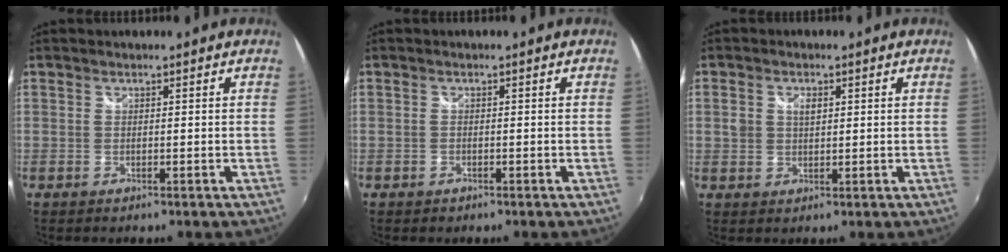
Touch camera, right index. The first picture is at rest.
{"total": 1.0, "force": [-0.6, 0.7, 0.2], "torque": [-0.006, -0.003, -0.010]}
{"total": 3.1, "force": [0.8, 2.4, 1.9], "torque": [-0.029, 0.002, 0.013]}